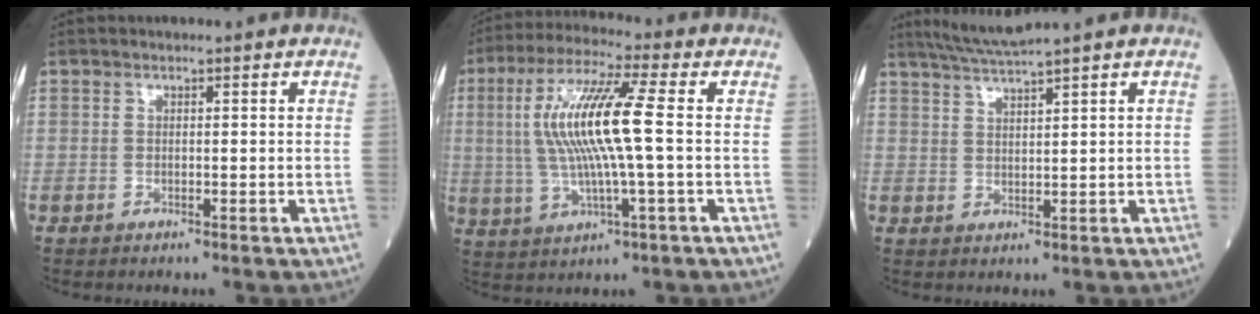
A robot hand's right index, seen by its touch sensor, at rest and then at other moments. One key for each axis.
{"total": 12.9, "fx": 0.9, "fy": 0.7, "fz": 12.9, "tx": -0.266, "ty": 0.013, "tz": 0.018}
{"total": 4.4, "fx": 3.8, "fy": -1.7, "fz": 1.4, "tx": -0.035, "ty": -0.007, "tz": 0.082}